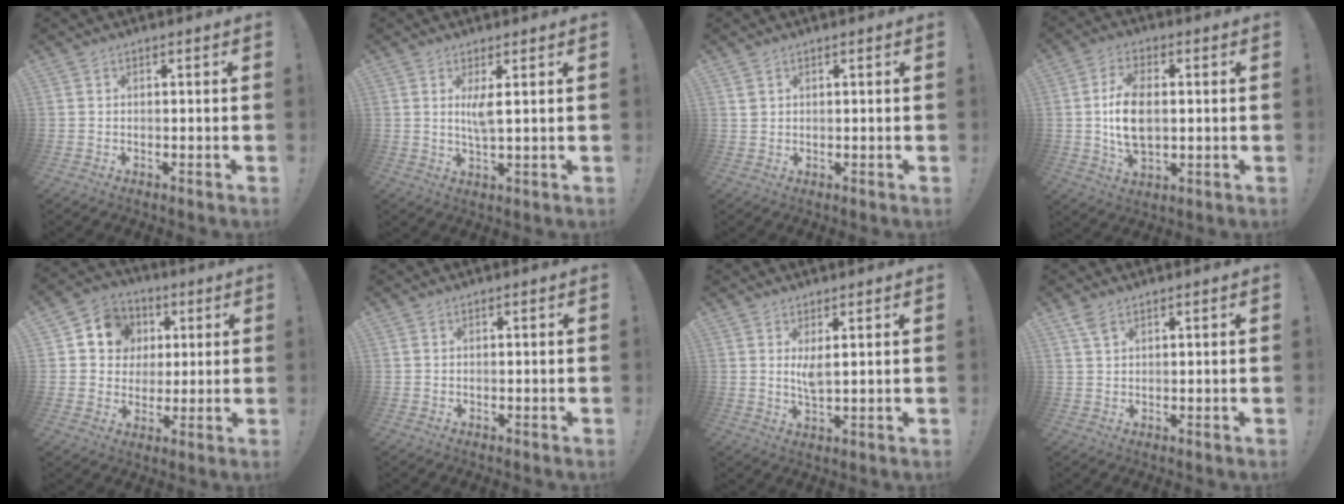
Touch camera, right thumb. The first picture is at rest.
{"total": 4.6, "force": [1.3, 0.7, 4.3], "torque": [-0.080, -0.003, 0.019]}
{"total": 1.8, "force": [1.0, 1.2, 0.8], "torque": [-0.009, -0.003, 0.020]}
{"total": 11.2, "force": [0.7, 6.6, 9.1], "torque": [-0.158, -0.006, 0.013]}
{"total": 10.1, "force": [2.7, 9.3, 3.1], "torque": [-0.046, -0.003, 0.057]}
{"total": 0.0}
{"total": 4.3, "force": [1.8, 1.1, 3.7], "torque": [-0.054, -0.016, 0.027]}
{"total": 3.5, "force": [2.2, 1.5, 2.2], "torque": [-0.031, -0.010, 0.038]}